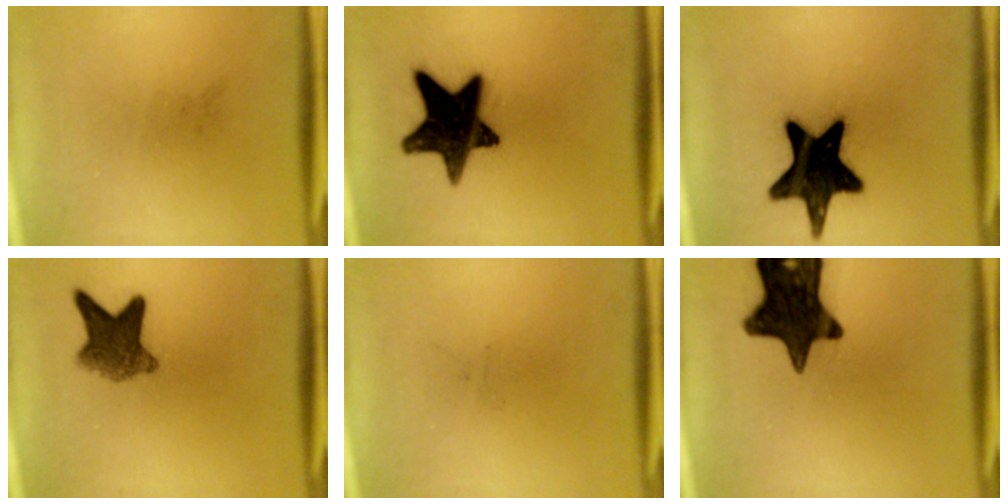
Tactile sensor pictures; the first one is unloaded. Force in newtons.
{"total": 17.6}
{"total": 19.6}
{"total": 6.8}
{"total": 0.0}
{"total": 16.3}